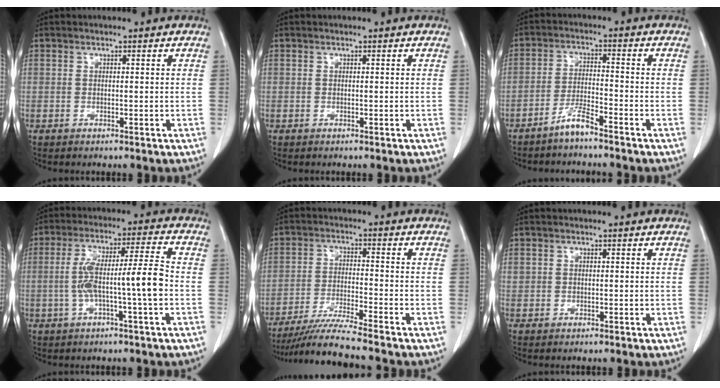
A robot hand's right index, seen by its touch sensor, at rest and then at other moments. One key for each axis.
{"total": 0.0}
{"total": 4.1, "fx": -3.5, "fy": 0.0, "fz": 2.3, "tx": -0.046, "ty": -0.006, "tz": -0.071}
{"total": 10.0, "fx": -1.7, "fy": 0.1, "fz": 9.9, "tx": -0.185, "ty": 0.024, "tz": -0.032}
{"total": 8.2, "fx": -7.3, "fy": -2.2, "fz": 3.1, "tx": -0.055, "ty": -0.027, "tz": -0.134}
{"total": 0.9, "fx": 0.3, "fy": 0.9, "fz": 0.2, "tx": 0.005, "ty": 0.007, "tz": 0.004}